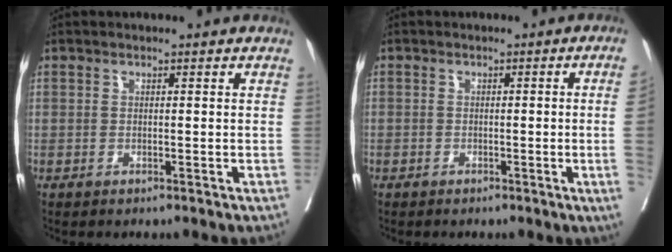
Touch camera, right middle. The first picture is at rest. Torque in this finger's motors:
{"motor_torque": [0.32, -0.24, -0.65, -0.21]}